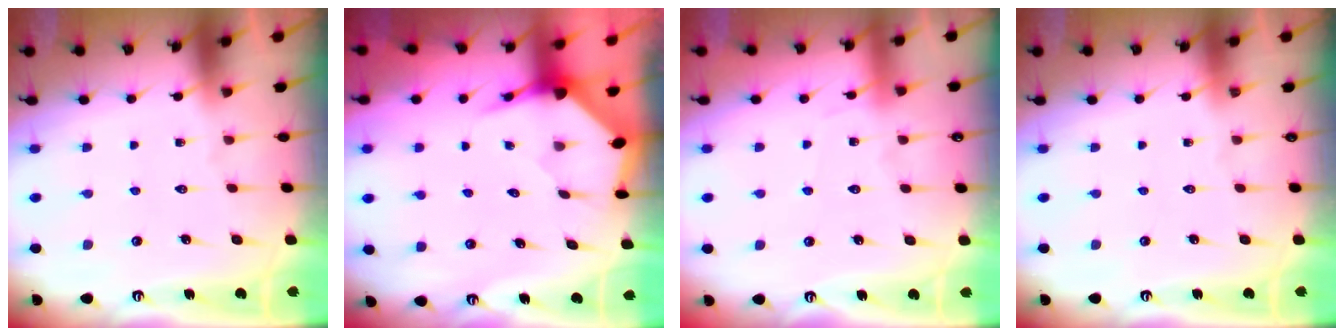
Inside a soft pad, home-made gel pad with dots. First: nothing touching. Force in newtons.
{"total": 3.6, "press": 3.6, "slide": 0.4}
{"total": 4.8, "press": 4.7, "slide": 0.7}
{"total": 0.0}